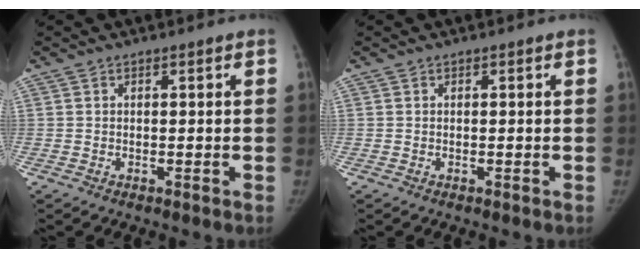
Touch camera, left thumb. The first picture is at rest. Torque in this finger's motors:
{"motor_torque": [0.24, -0.03, -0.07, -0.02, 0.08]}